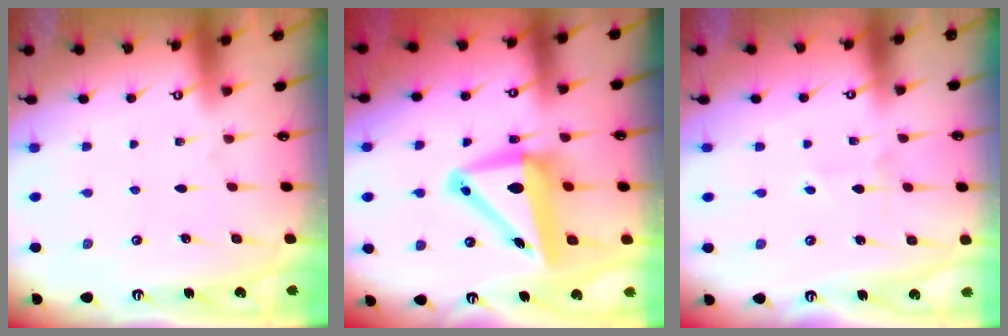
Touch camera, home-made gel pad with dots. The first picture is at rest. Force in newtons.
{"total": 11.5, "press": 11.3, "slide": 2.1}
{"total": 2.1, "press": 2.1, "slide": 0.2}